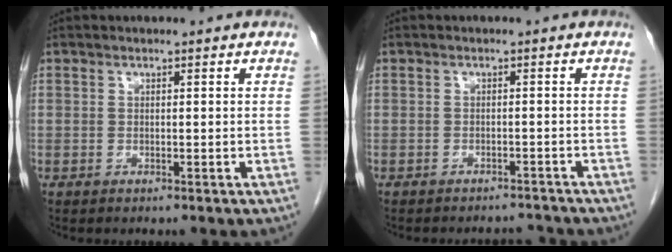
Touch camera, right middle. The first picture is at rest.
{"total": 4.7, "force": [-4.6, 1.0, 0.3], "torque": [0.000, 0.001, -0.057]}